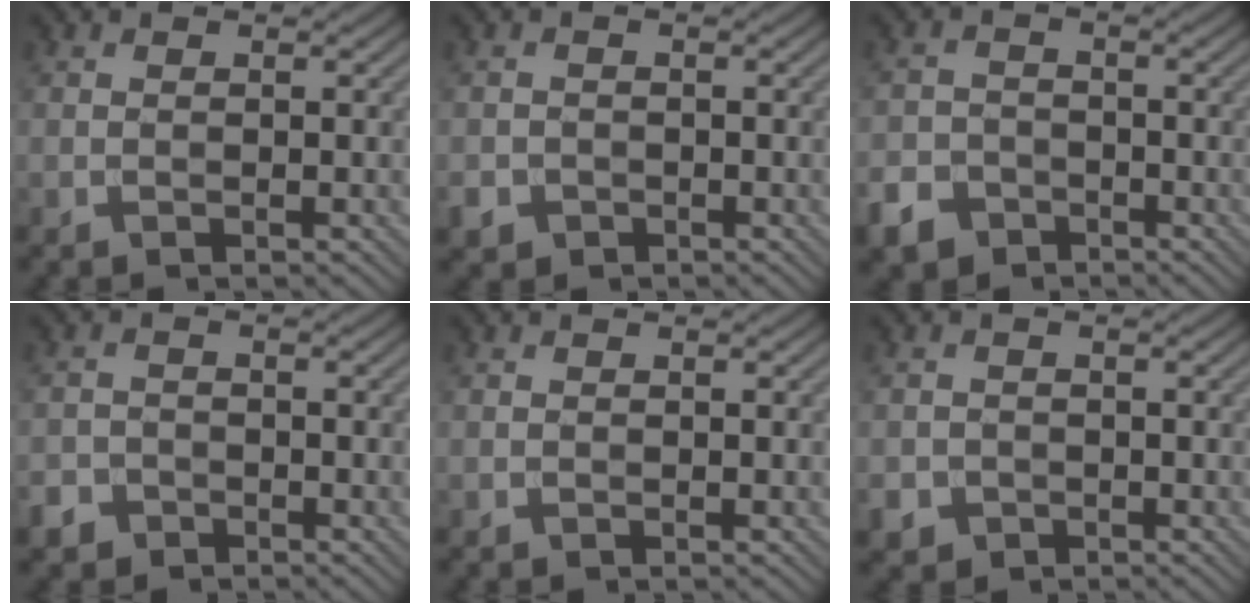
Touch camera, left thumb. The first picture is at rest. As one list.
[{"total": 2.2, "force": [-1.2, 1.8, 0.6], "torque": [-0.014, -0.010, -0.026]}, {"total": 4.7, "force": [-3.2, 3.2, 1.5], "torque": [-0.033, -0.004, -0.064]}, {"total": 2.8, "force": [-1.9, 1.9, 0.6], "torque": [-0.012, -0.002, -0.043]}, {"total": 0.0}, {"total": 2.5, "force": [-1.3, 2.0, 0.6], "torque": [-0.016, -0.011, -0.028]}]